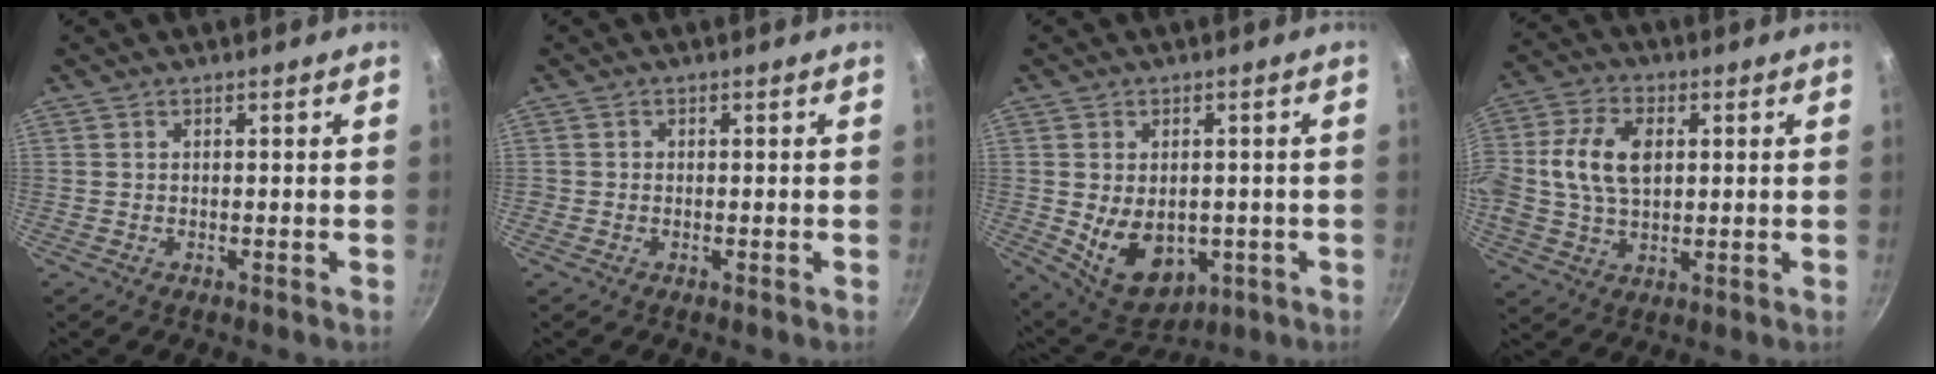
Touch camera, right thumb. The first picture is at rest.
{"total": 0.7, "force": [-0.2, 0.6, 0.1], "torque": [0.001, 0.001, -0.006]}
{"total": 11.4, "force": [-1.4, 8.0, 8.0], "torque": [-0.100, -0.012, 0.007]}
{"total": 12.2, "force": [1.8, 7.9, 9.2], "torque": [-0.168, 0.015, 0.023]}